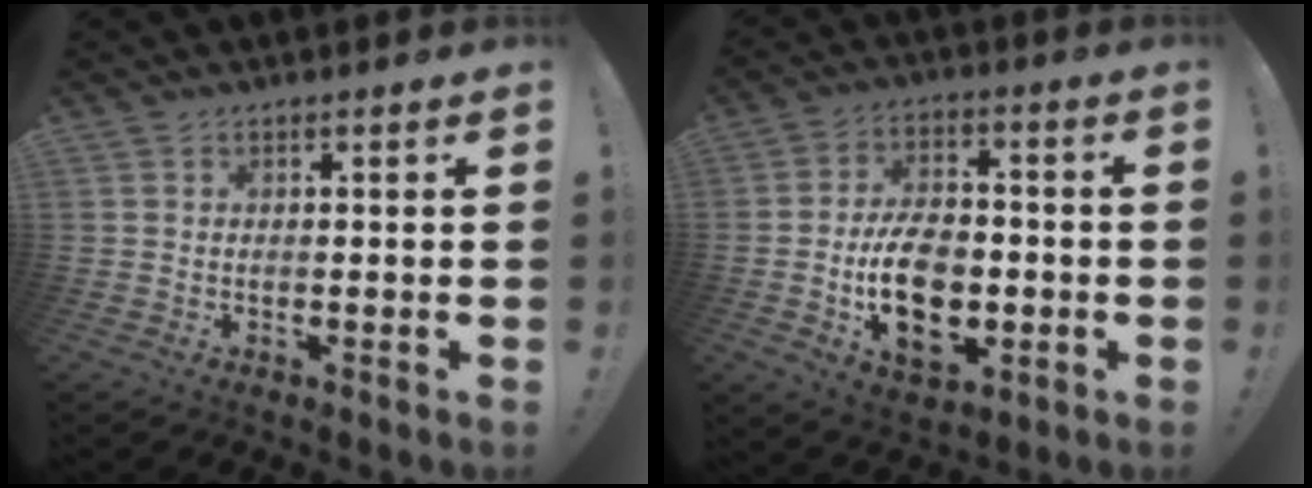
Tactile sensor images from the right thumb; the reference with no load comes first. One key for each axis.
{"total": 16.0, "fx": -3.7, "fy": 10.4, "fz": 11.6, "tx": -0.187, "ty": 0.011, "tz": -0.064}